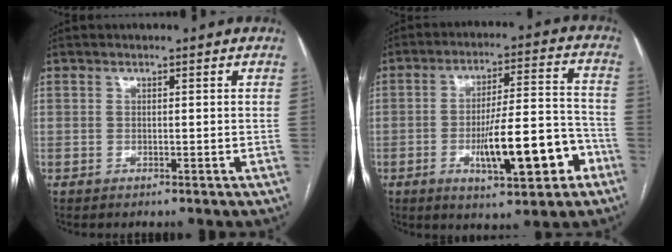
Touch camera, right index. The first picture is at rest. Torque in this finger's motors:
{"motor_torque": [1.19, -0.66, 0.74, 0.16]}